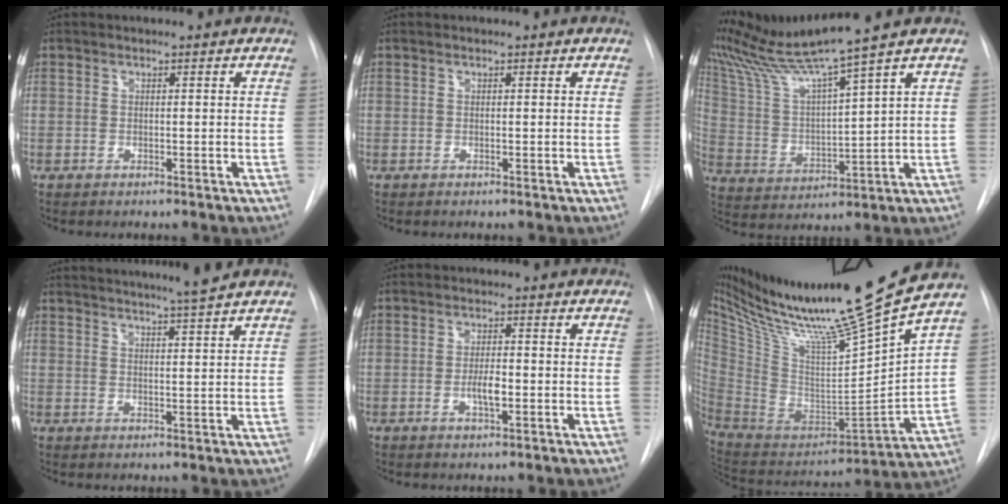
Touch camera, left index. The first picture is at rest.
{"total": 0.0}
{"total": 11.6, "force": [10.1, -3.1, 4.6], "torque": [-0.096, -0.012, 0.203]}
{"total": 9.4, "force": [8.6, -1.9, 3.3], "torque": [-0.050, -0.008, 0.115]}
{"total": 2.8, "force": [-0.7, 0.7, 2.6], "torque": [-0.048, 0.002, -0.012]}
{"total": 26.2, "force": [20.6, -1.4, 16.0], "torque": [-0.268, -0.039, 0.357]}